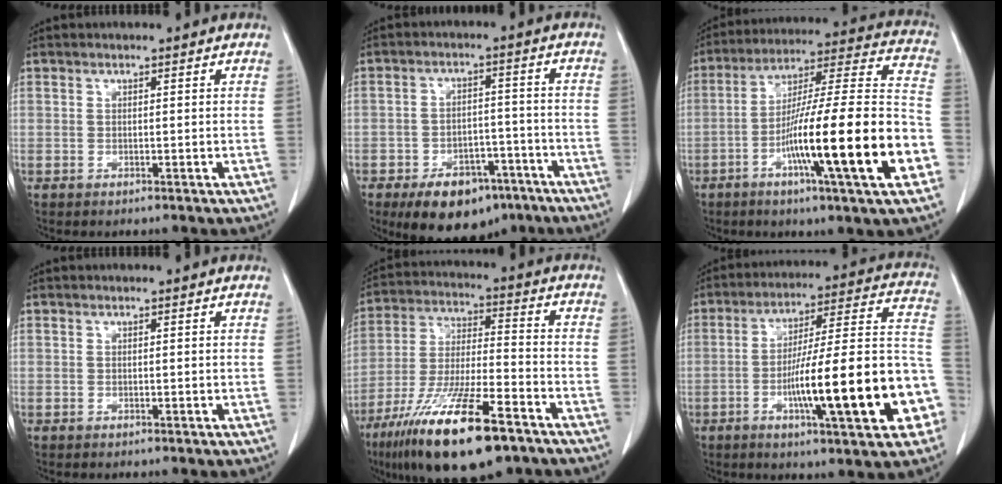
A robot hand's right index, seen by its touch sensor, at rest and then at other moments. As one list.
[{"total": 12.2, "force": [-8.1, 5.6, 7.1], "torque": [-0.111, 0.002, -0.126]}, {"total": 22.9, "force": [-7.8, 0.6, 21.5], "torque": [-0.316, -0.006, -0.128]}, {"total": 0.0}, {"total": 19.8, "force": [-12.5, 3.6, 15.0], "torque": [-0.279, -0.040, -0.221]}, {"total": 21.7, "force": [-6.9, 2.7, 20.4], "torque": [-0.258, 0.023, -0.095]}]